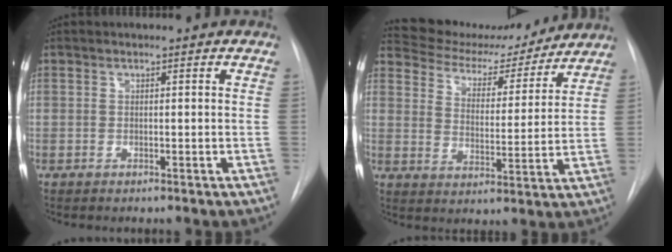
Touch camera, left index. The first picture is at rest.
{"total": 14.3, "force": [13.6, 3.5, 2.8], "torque": [-0.036, -0.006, 0.199]}